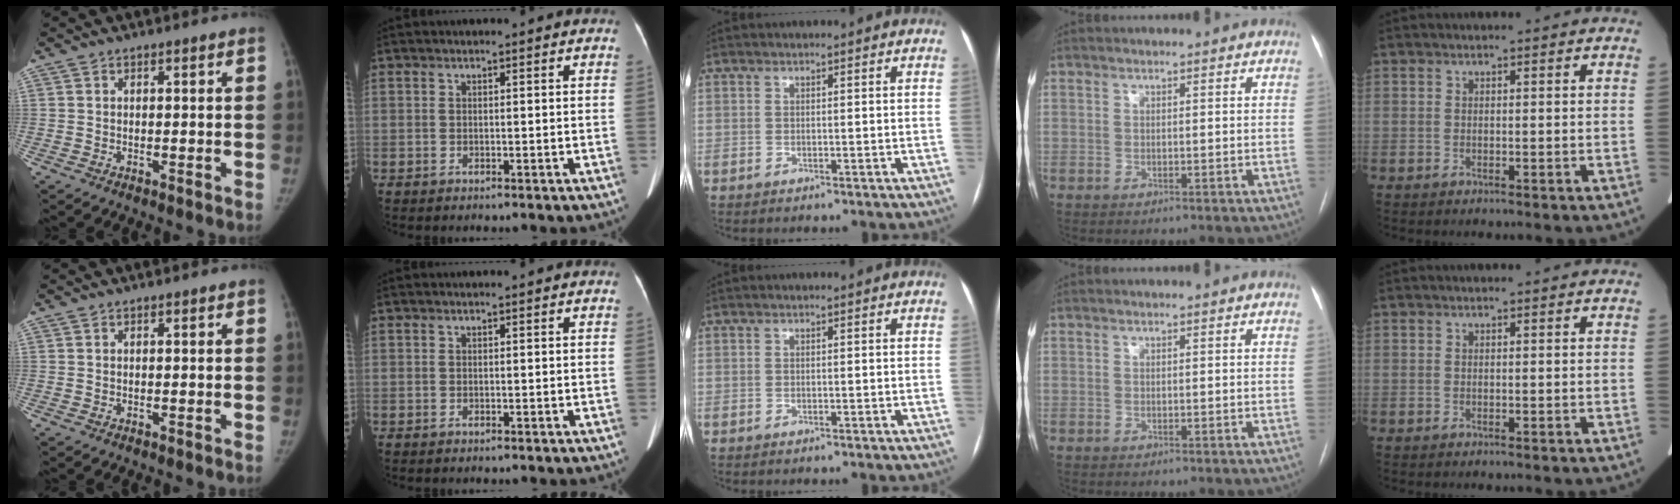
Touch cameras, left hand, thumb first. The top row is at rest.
{}